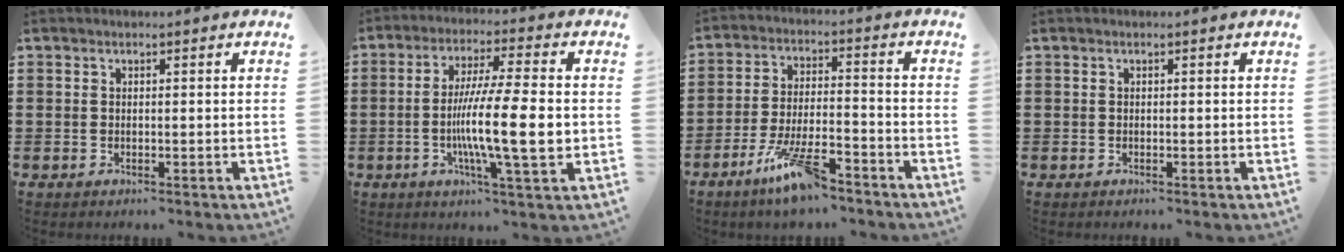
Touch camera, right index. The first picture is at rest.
{"total": 12.8, "force": [-1.8, 1.3, 12.7], "torque": [-0.227, -0.015, -0.035]}
{"total": 9.7, "force": [-6.7, 2.1, 6.7], "torque": [-0.140, 0.005, -0.126]}
{"total": 0.0}